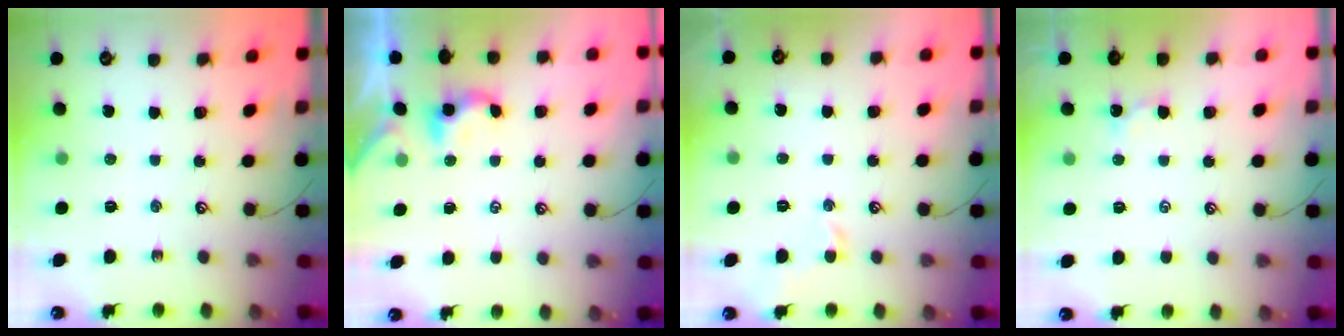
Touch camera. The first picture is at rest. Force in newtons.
{"total": 1.4, "press": 1.4, "slide": 0.2}
{"total": 0.6, "press": 0.2, "slide": 0.6}
{"total": 3.6, "press": 3.6, "slide": 0.1}